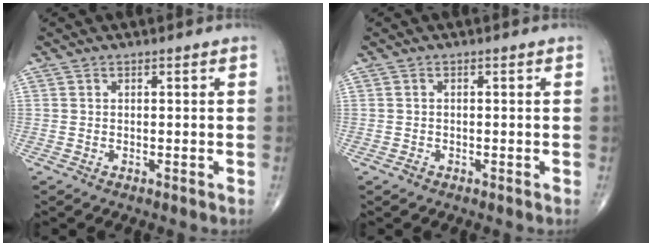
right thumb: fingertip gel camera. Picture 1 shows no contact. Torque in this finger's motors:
{"motor_torque": [-0.18, -0.01, -0.14, -0.09, -0.01]}